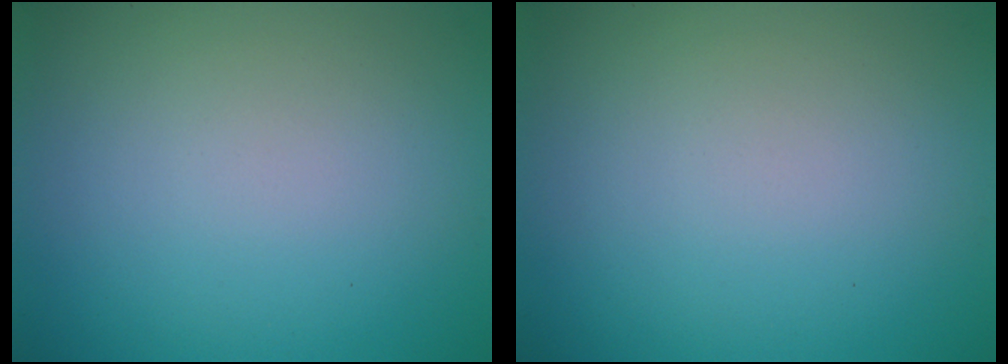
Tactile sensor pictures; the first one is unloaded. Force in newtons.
{"total": 0.0}